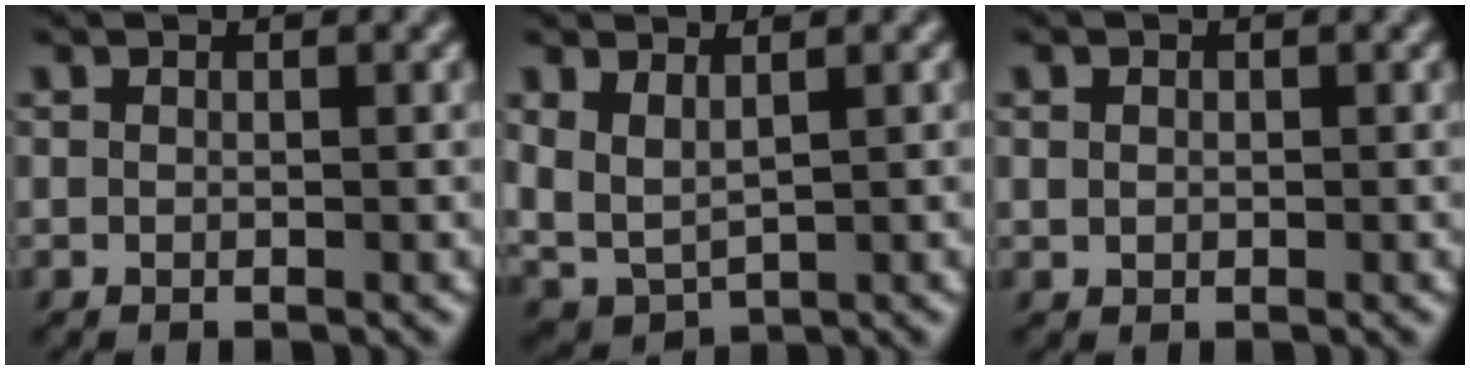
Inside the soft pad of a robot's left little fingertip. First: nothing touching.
{"total": 2.9, "force": [1.0, 1.4, 2.3], "torque": [-0.060, -0.003, 0.021]}
{"total": 0.8, "force": [0.1, 0.7, 0.4], "torque": [-0.010, 0.003, 0.004]}